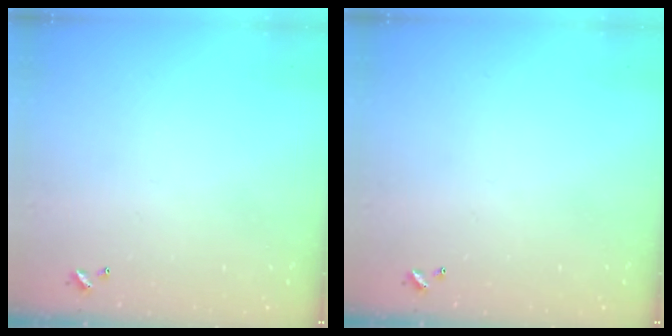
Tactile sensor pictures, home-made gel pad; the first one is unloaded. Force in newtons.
{"total": 0.0}